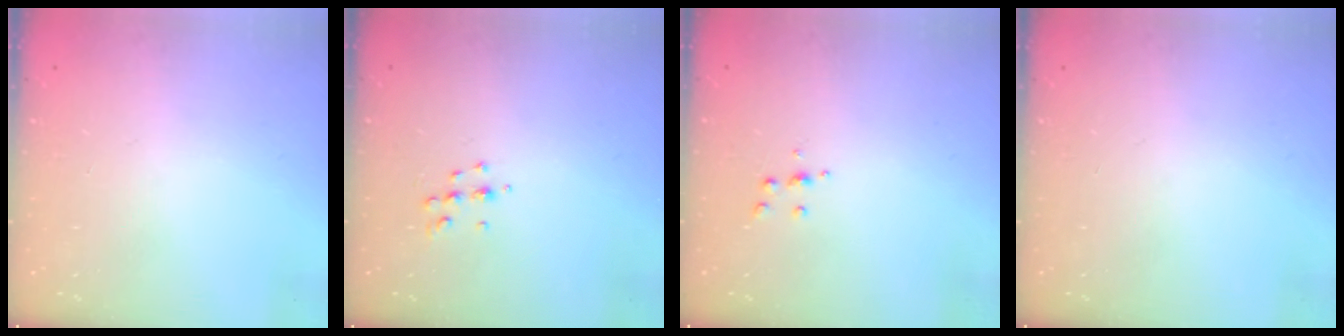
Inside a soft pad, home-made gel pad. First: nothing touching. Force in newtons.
{"total": 4.7, "press": 4.6, "slide": 0.8}
{"total": 5.0, "press": 4.9, "slide": 0.8}
{"total": 0.0}